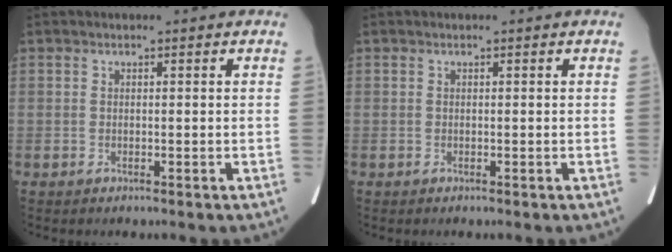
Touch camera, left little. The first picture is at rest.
{"total": 0.0}